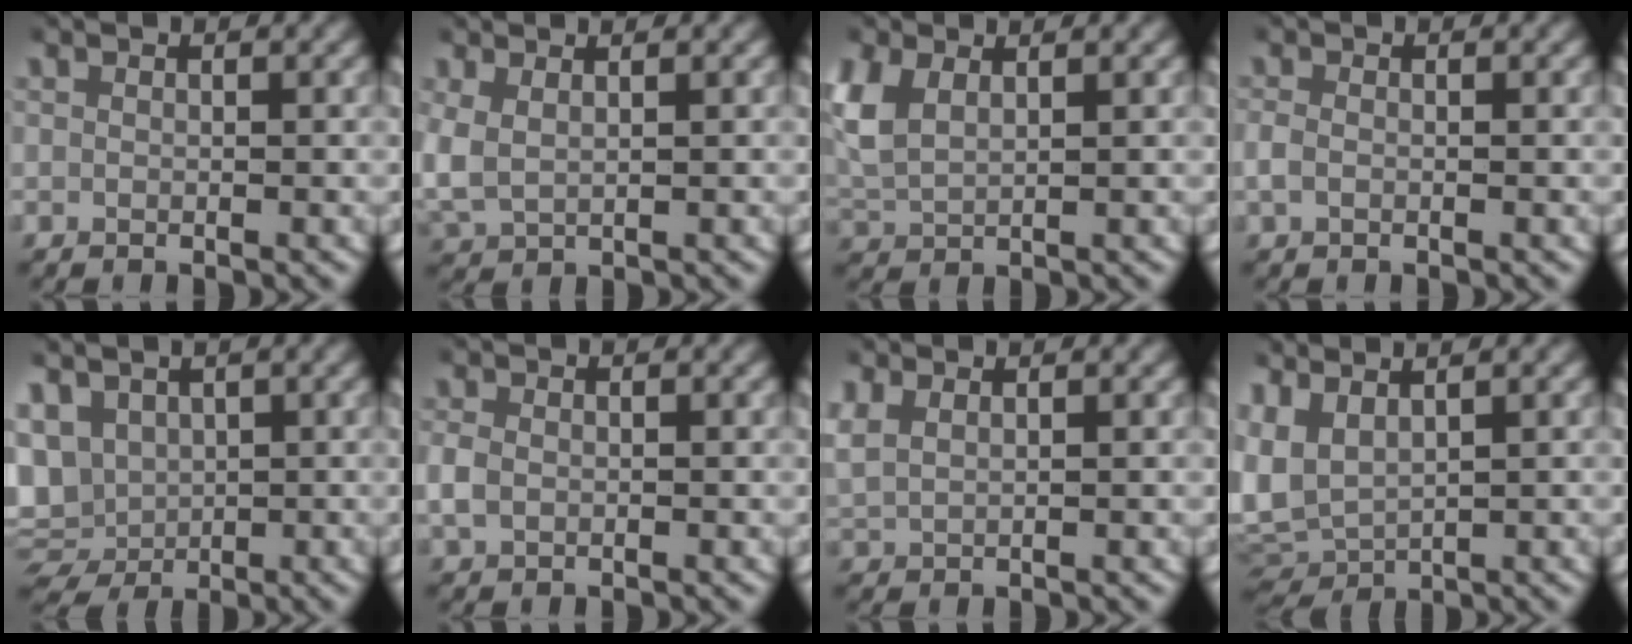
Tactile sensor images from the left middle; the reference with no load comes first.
{"total": 5.0, "force": [0.3, 4.4, 2.3], "torque": [-0.089, -0.015, 0.013]}
{"total": 5.2, "force": [1.4, 4.0, 3.0], "torque": [-0.105, -0.007, 0.033]}
{"total": 1.3, "force": [-0.4, 1.0, 0.8], "torque": [-0.030, -0.001, -0.006]}
{"total": 9.4, "force": [0.8, 8.7, 3.5], "torque": [-0.113, -0.030, 0.021]}
{"total": 2.0, "force": [-0.2, 1.7, 1.0], "torque": [-0.039, -0.001, 0.000]}
{"total": 2.9, "force": [1.3, 2.2, 1.4], "torque": [-0.050, 0.000, 0.031]}
{"total": 10.0, "force": [0.2, 9.1, 4.2], "torque": [-0.165, -0.038, 0.011]}